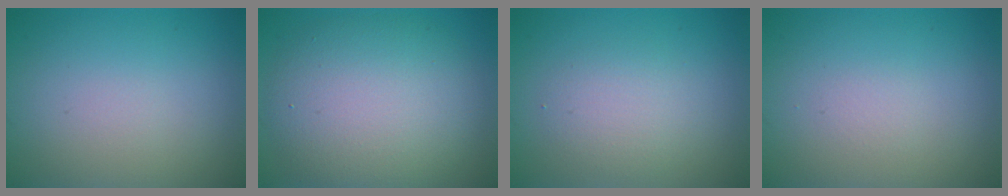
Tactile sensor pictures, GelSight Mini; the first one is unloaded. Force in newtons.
{"total": 8.6, "press": 8.6, "slide": 0.3}
{"total": 2.3, "press": 2.3, "slide": 0.1}
{"total": 0.6, "press": 0.6, "slide": 0.0}